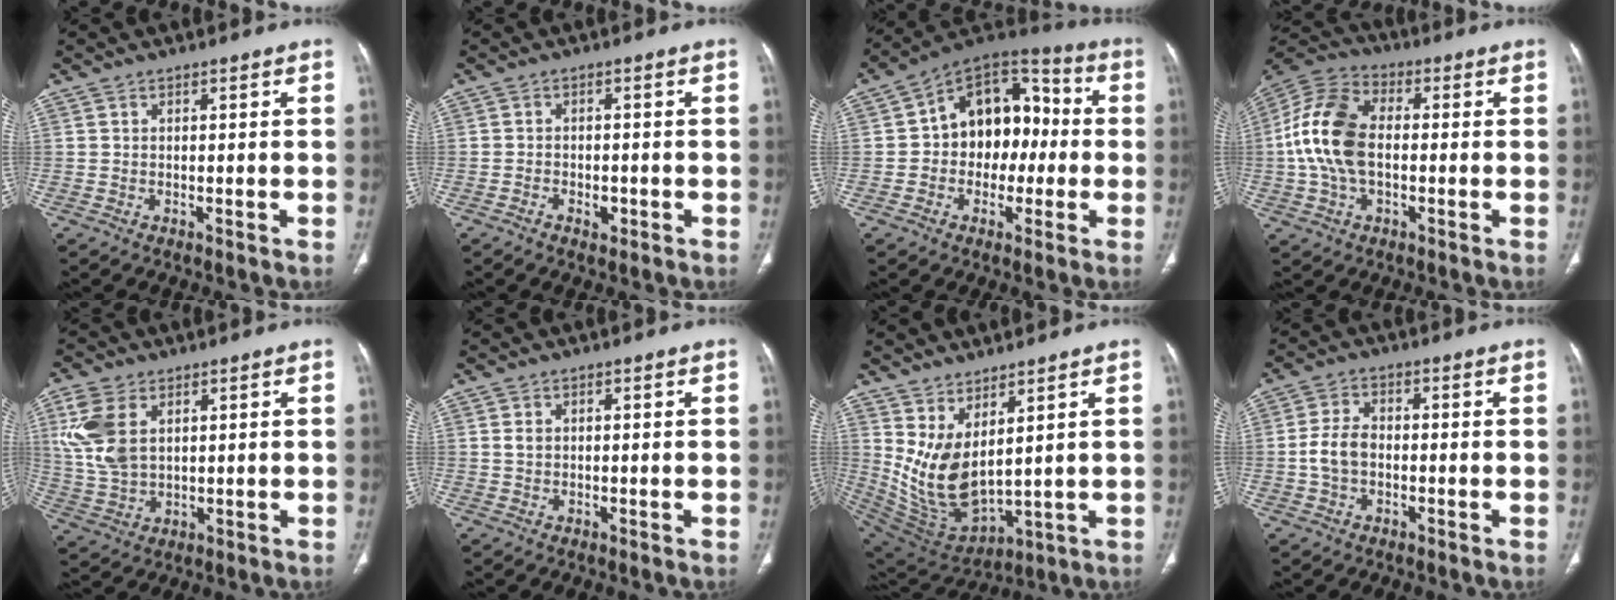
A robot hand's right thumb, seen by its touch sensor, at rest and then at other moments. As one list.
[{"total": 2.3, "force": [-1.1, 1.4, 1.3], "torque": [-0.020, 0.010, -0.015]}, {"total": 16.3, "force": [-0.5, 11.6, 11.4], "torque": [-0.110, 0.049, -0.021]}, {"total": 14.3, "force": [-0.6, 9.2, 11.0], "torque": [-0.218, 0.030, -0.019]}, {"total": 10.0, "force": [3.3, 6.2, 7.2], "torque": [-0.159, -0.004, 0.072]}, {"total": 1.1, "force": [0.3, 0.8, 0.7], "torque": [-0.013, 0.002, 0.008]}, {"total": 12.1, "force": [4.5, 5.6, 9.7], "torque": [-0.170, -0.044, 0.117]}, {"total": 5.1, "force": [-0.8, 3.5, 3.7], "torque": [-0.076, 0.017, -0.019]}]